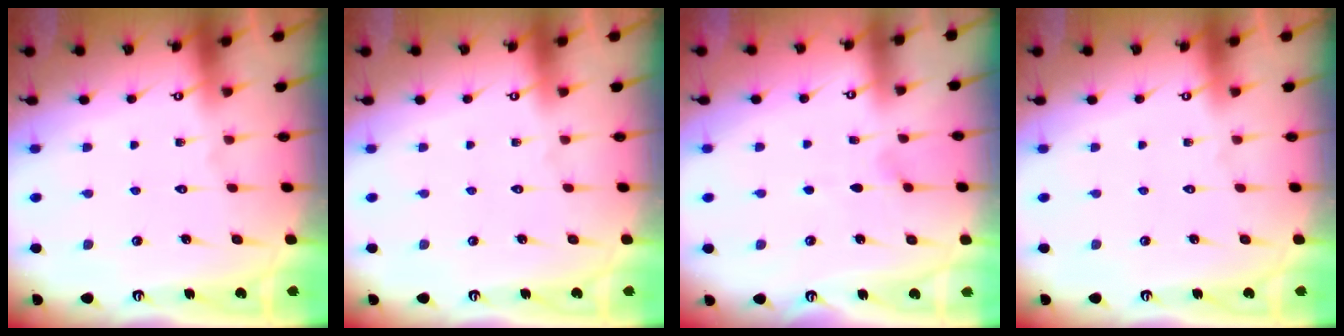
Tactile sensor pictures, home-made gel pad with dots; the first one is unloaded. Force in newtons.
{"total": 0.0}
{"total": 3.0, "press": 2.5, "slide": 1.6}
{"total": 0.0}